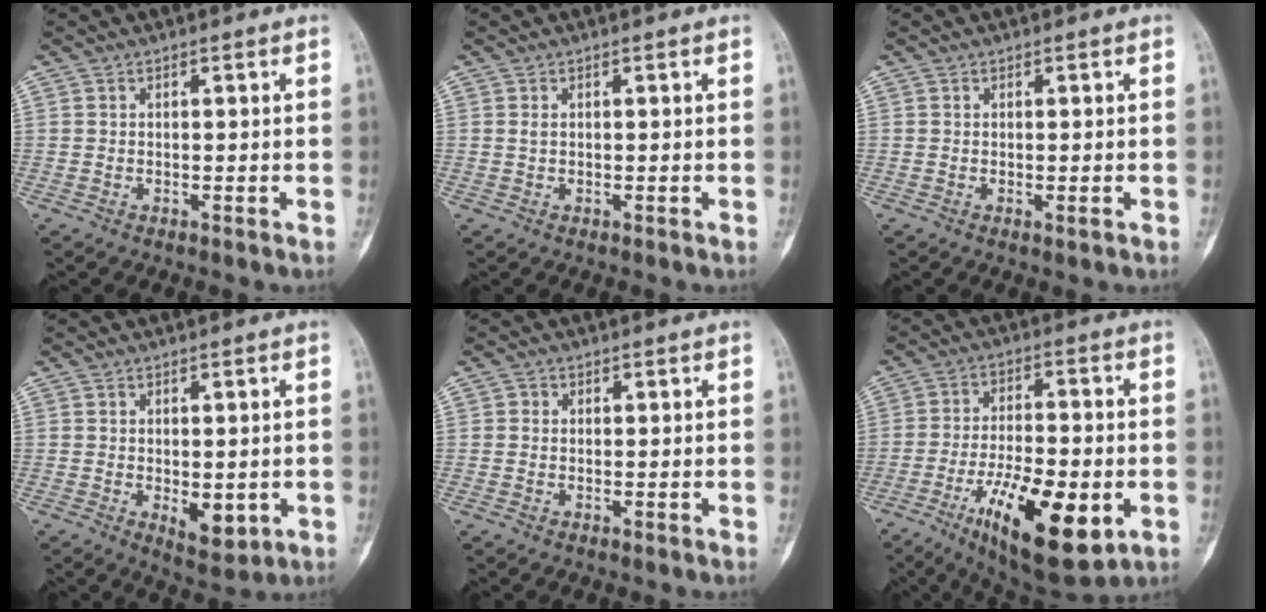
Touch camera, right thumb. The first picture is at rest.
{"total": 0.7, "force": [0.2, 0.4, 0.5], "torque": [-0.011, 0.003, 0.004]}
{"total": 1.0, "force": [-0.2, 0.3, 0.9], "torque": [-0.014, -0.004, -0.002]}
{"total": 5.9, "force": [-1.1, 3.1, 4.9], "torque": [-0.054, -0.013, -0.003]}
{"total": 1.0, "force": [0.2, 1.0, 0.3], "torque": [0.000, 0.002, 0.002]}
{"total": 19.1, "force": [-6.8, 7.1, 16.4], "torque": [-0.259, 0.008, -0.096]}